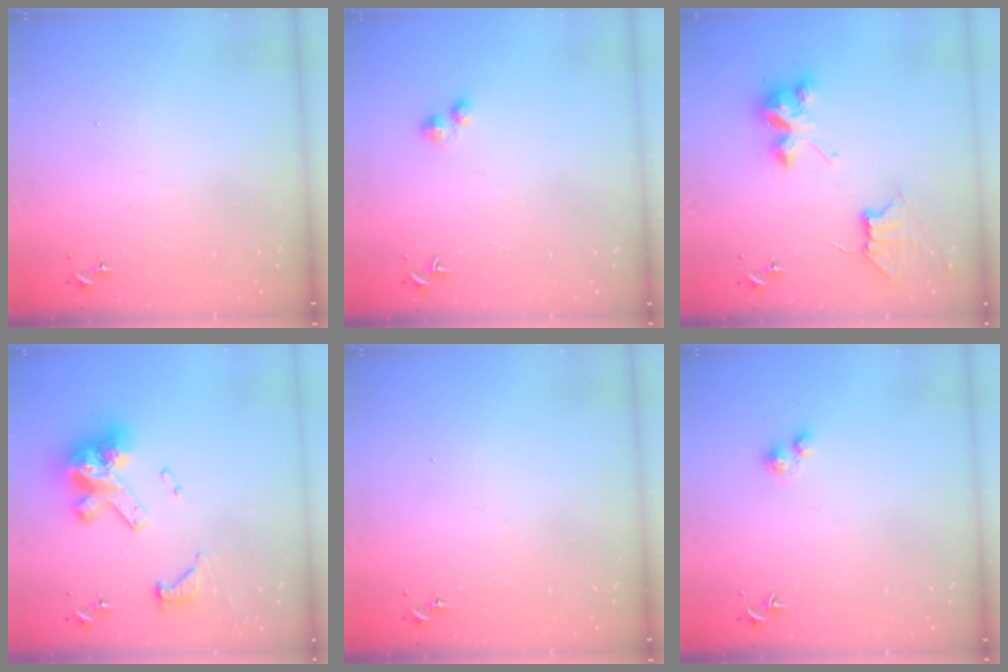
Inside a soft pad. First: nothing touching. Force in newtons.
{"total": 2.5, "press": 2.5, "slide": 0.4}
{"total": 9.5, "press": 9.5, "slide": 0.7}
{"total": 16.9, "press": 16.8, "slide": 1.5}
{"total": 0.0}
{"total": 2.4, "press": 2.3, "slide": 0.3}